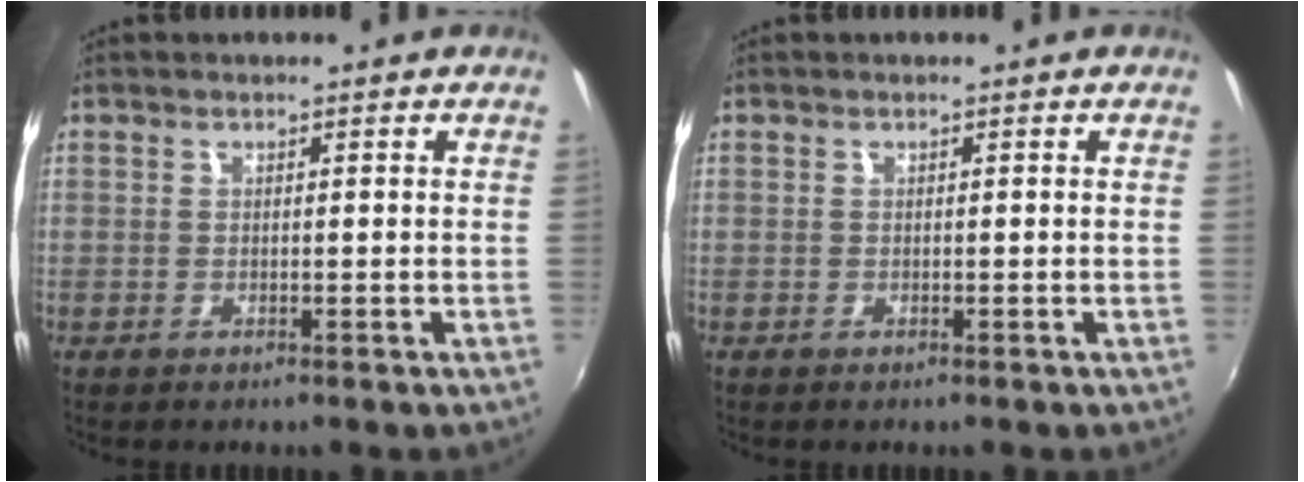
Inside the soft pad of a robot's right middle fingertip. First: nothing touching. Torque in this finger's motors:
{"motor_torque": [0.04, -0.03, 0.01, 0.00]}